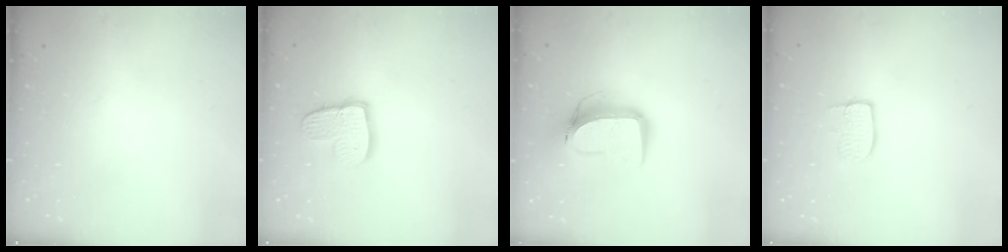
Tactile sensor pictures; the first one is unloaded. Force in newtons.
{"total": 10.6, "press": 10.6, "slide": 0.8}
{"total": 12.3, "press": 12.3, "slide": 1.3}
{"total": 7.2, "press": 7.1, "slide": 0.4}